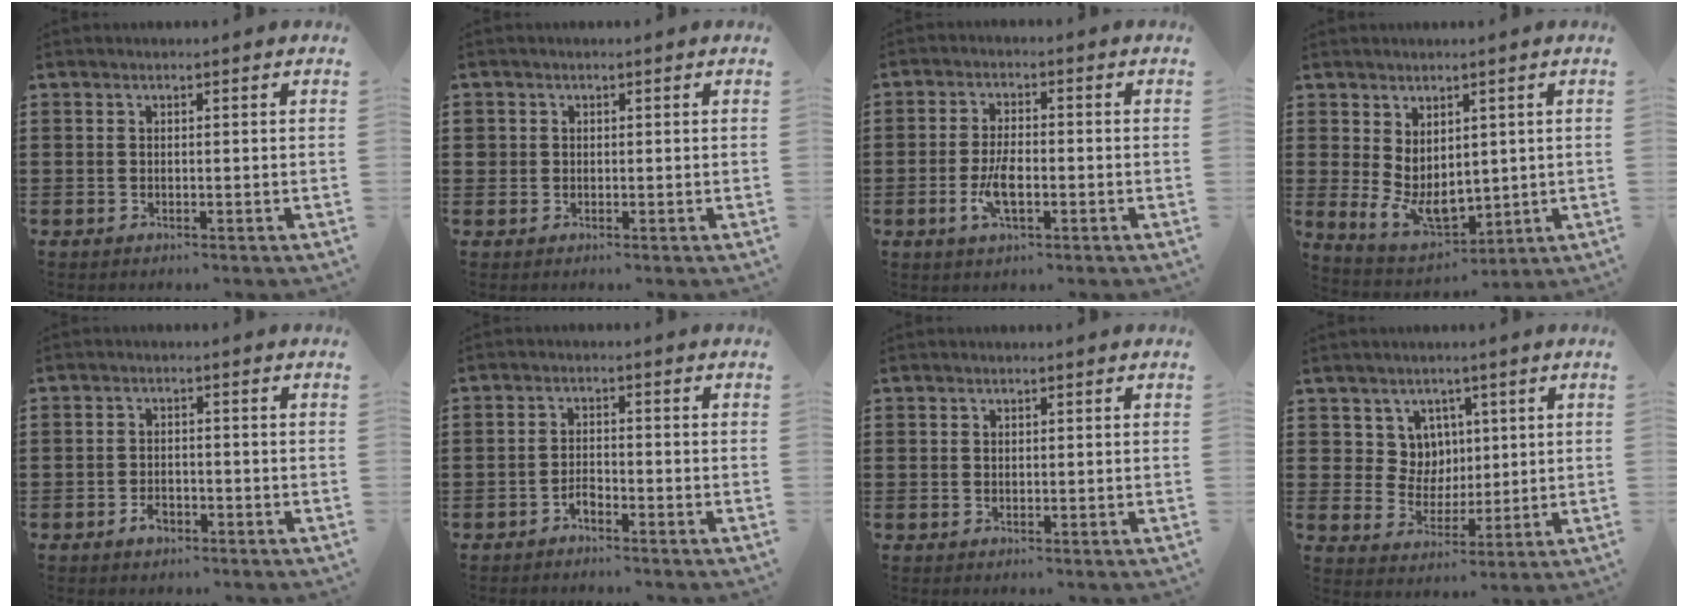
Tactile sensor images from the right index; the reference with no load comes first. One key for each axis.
{"total": 1.3, "fx": 0.4, "fy": 1.2, "fz": 0.1, "tx": -0.005, "ty": 0.006, "tz": 0.007}
{"total": 5.2, "fx": -1.4, "fy": 2.1, "fz": 4.6, "tx": -0.098, "ty": -0.001, "tz": -0.030}
{"total": 6.5, "fx": 1.1, "fy": 4.5, "fz": 4.5, "tx": -0.098, "ty": -0.004, "tz": 0.022}
{"total": 2.1, "fx": -1.3, "fy": 1.2, "fz": 1.1, "tx": -0.022, "ty": 0.000, "tz": -0.027}
{"total": 2.0, "fx": -1.6, "fy": 0.7, "fz": 0.9, "tx": -0.022, "ty": 0.002, "tz": -0.033}
{"total": 0.5, "fx": 0.3, "fy": 0.4, "fz": 0.1, "tx": -0.003, "ty": 0.003, "tz": 0.006}
{"total": 6.2, "fx": 2.7, "fy": 5.5, "fz": 1.3, "tx": -0.055, "ty": 0.011, "tz": 0.052}